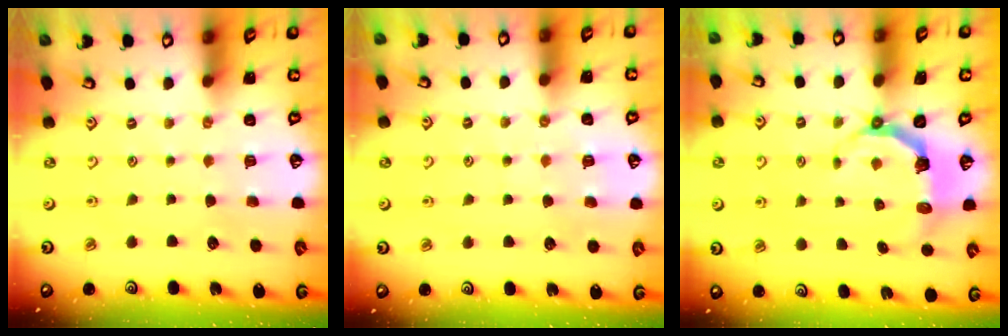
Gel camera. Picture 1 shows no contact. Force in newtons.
{"total": 4.6, "press": 4.6, "slide": 0.6}
{"total": 4.9, "press": 3.2, "slide": 3.7}